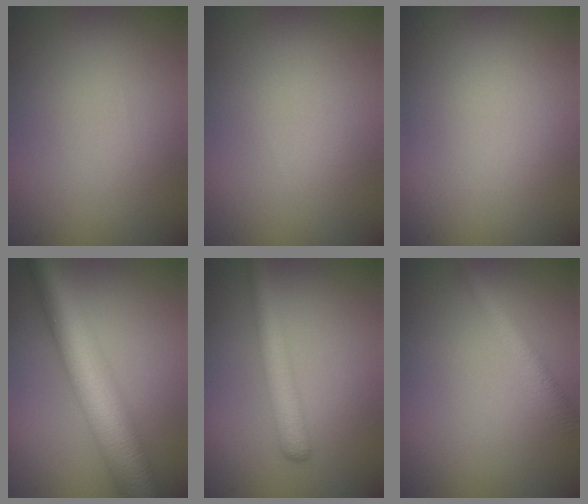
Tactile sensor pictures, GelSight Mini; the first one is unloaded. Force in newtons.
{"total": 0.0}
{"total": 0.0}
{"total": 10.2, "press": 10.2, "slide": 0.3}
{"total": 3.5, "press": 3.5, "slide": 0.1}
{"total": 2.5, "press": 2.5, "slide": 0.1}